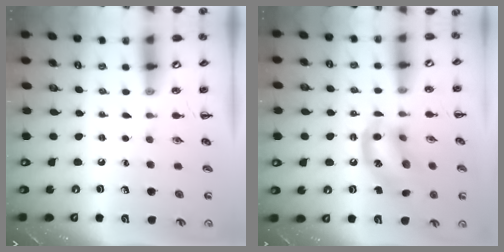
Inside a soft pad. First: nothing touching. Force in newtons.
{"total": 13.8, "press": 13.8, "slide": 1.4}